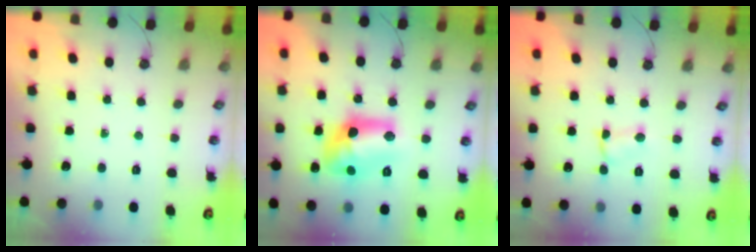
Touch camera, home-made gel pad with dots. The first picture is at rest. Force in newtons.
{"total": 14.1, "press": 14.0, "slide": 1.0}
{"total": 2.5, "press": 2.5, "slide": 0.4}